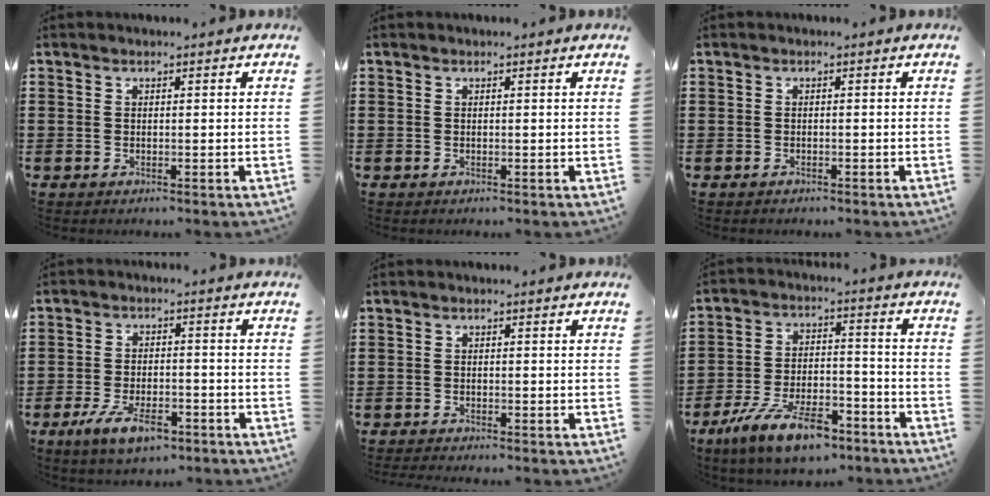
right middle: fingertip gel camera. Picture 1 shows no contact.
{"total": 0.0}
{"total": 0.8, "force": [-0.5, 0.5, -0.1], "torque": [0.001, 0.003, -0.013]}
{"total": 6.2, "force": [-3.9, 2.5, 4.1], "torque": [-0.084, 0.004, -0.072]}
{"total": 0.8, "force": [-0.8, 0.0, 0.0], "torque": [-0.001, -0.001, -0.016]}
{"total": 11.1, "force": [-8.4, 3.2, 6.6], "torque": [-0.132, 0.022, -0.161]}